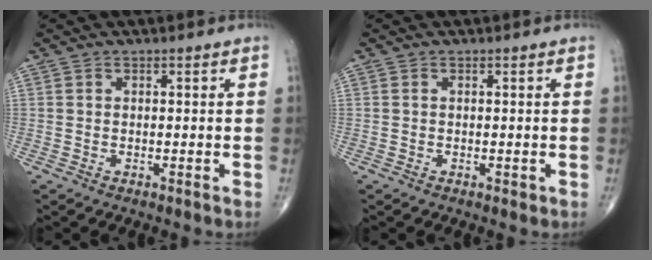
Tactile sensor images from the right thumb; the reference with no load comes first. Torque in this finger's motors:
{"motor_torque": [0.04, 0.16, -0.10, -0.03, 0.02]}